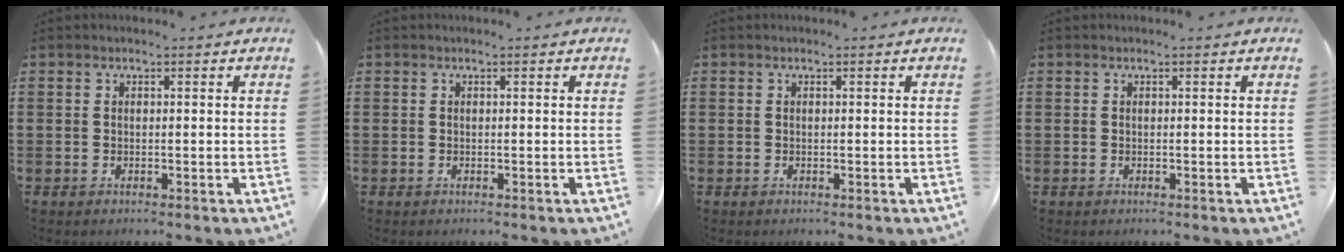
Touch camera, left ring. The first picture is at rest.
{"total": 0.0}
{"total": 0.0}
{"total": 0.0}